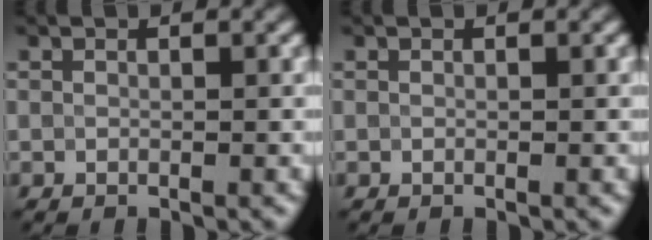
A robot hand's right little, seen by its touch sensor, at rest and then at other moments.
{"total": 0.0}